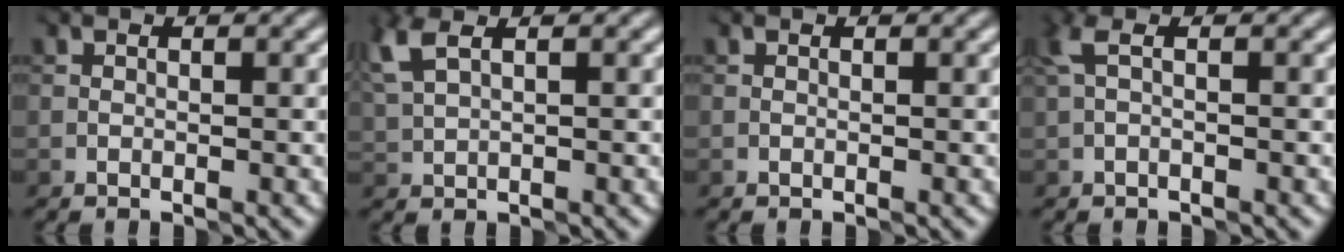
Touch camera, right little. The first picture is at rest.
{"total": 2.8, "force": [1.8, 1.2, 1.7], "torque": [-0.043, 0.003, 0.040]}
{"total": 0.0}
{"total": 1.9, "force": [0.5, 0.7, 1.7], "torque": [-0.041, 0.010, 0.004]}